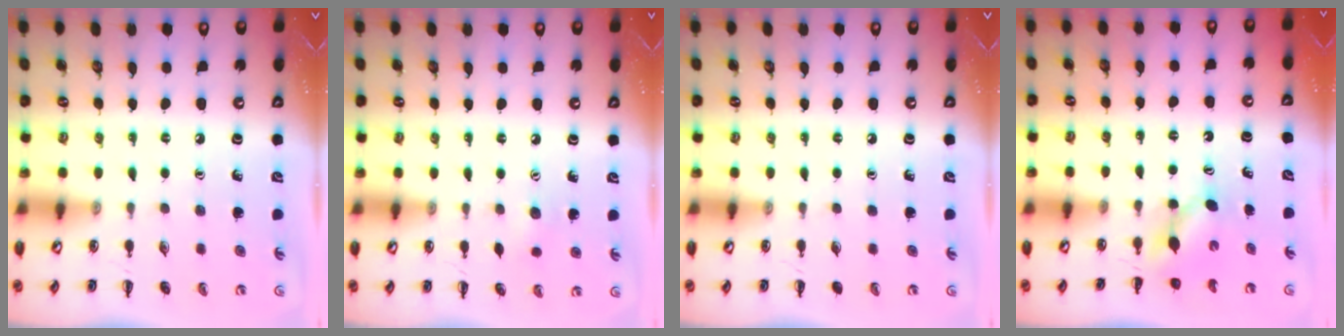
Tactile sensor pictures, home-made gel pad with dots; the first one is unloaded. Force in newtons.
{"total": 3.0, "press": 2.9, "slide": 0.6}
{"total": 0.0}
{"total": 4.0, "press": 3.9, "slide": 0.7}